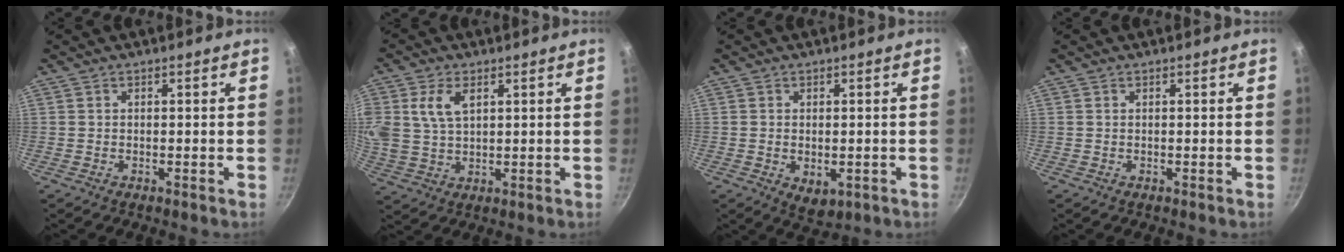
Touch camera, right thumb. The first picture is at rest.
{"total": 8.7, "force": [3.1, 5.4, 6.1], "torque": [-0.125, -0.002, 0.062]}
{"total": 4.6, "force": [-0.9, 2.9, 3.5], "torque": [-0.046, -0.012, -0.007]}
{"total": 0.0}